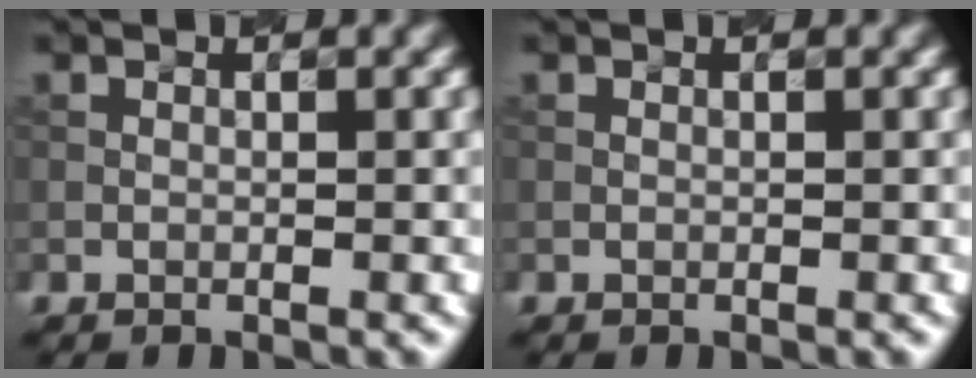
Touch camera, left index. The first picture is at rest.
{"total": 0.0}